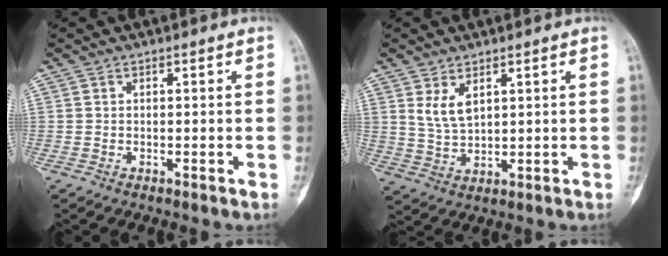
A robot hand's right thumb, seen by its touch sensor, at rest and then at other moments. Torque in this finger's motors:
{"motor_torque": [-0.24, 0.46, 0.30, 0.26, 0.06]}